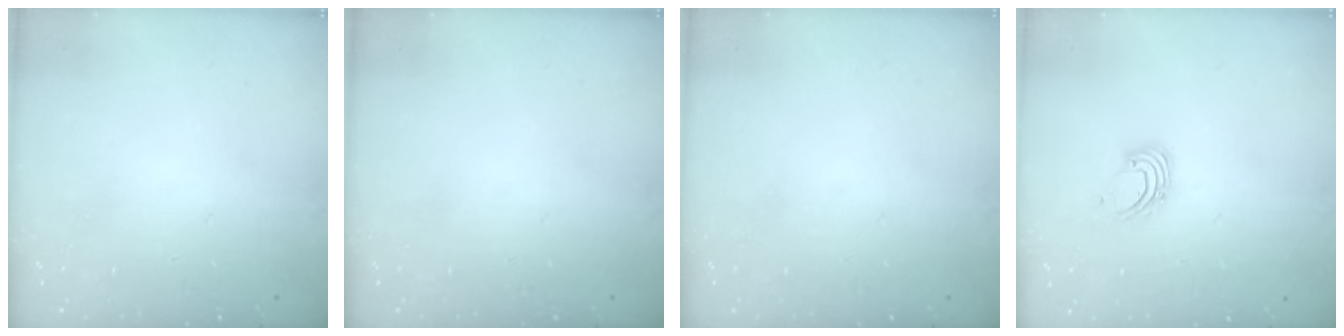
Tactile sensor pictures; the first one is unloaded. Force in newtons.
{"total": 0.0}
{"total": 0.0}
{"total": 3.1, "press": 3.1, "slide": 0.2}